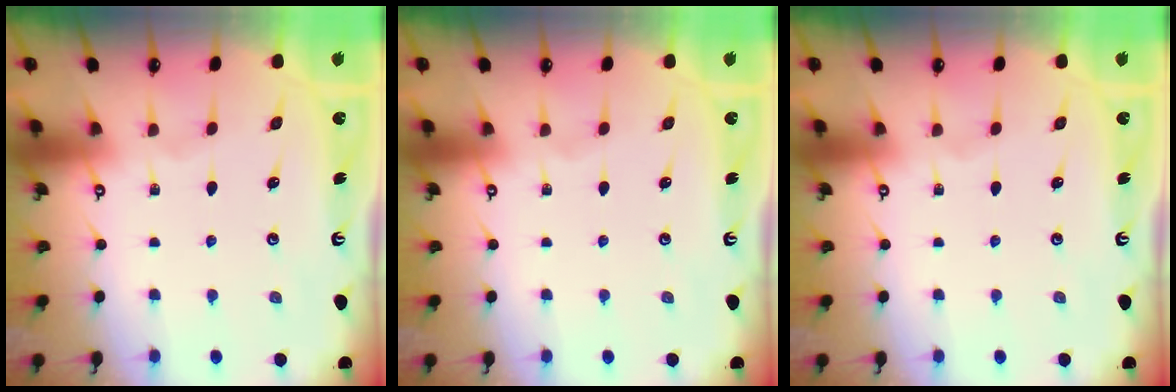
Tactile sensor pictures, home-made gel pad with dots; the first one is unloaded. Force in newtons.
{"total": 0.0}
{"total": 0.0}